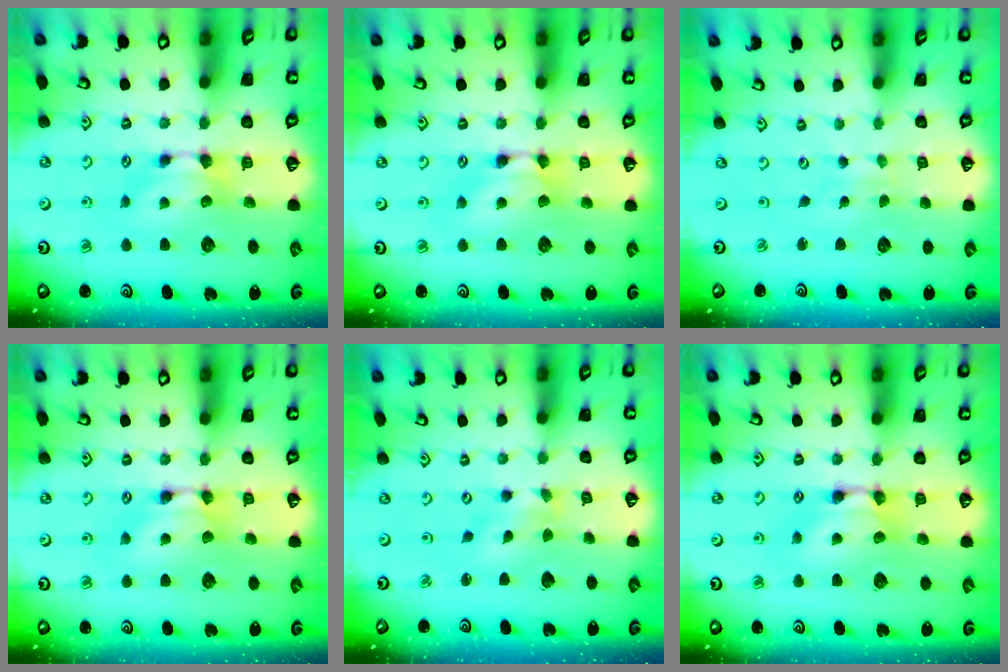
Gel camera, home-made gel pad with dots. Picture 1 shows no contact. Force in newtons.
{"total": 1.6, "press": 1.6, "slide": 0.1}
{"total": 6.7, "press": 6.7, "slide": 0.4}
{"total": 1.6, "press": 1.6, "slide": 0.1}
{"total": 1.5, "press": 1.0, "slide": 1.1}
{"total": 2.3, "press": 2.3, "slide": 0.0}